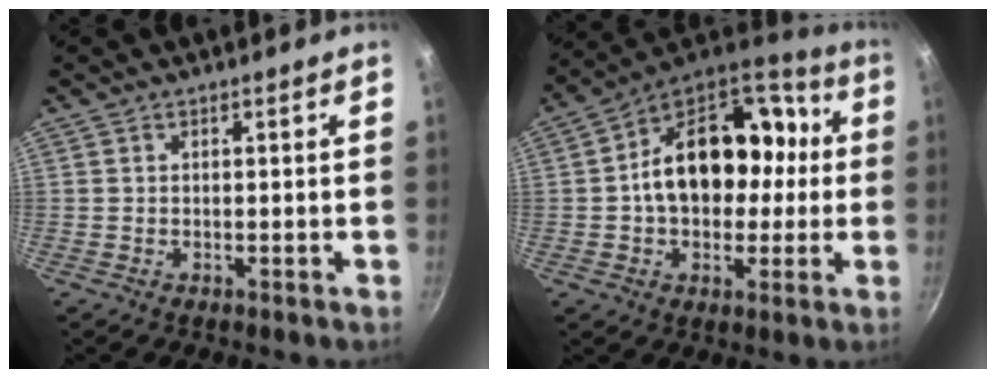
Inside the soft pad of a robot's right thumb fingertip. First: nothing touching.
{"total": 21.5, "force": [1.1, 13.9, 16.3], "torque": [-0.213, 0.041, 0.012]}